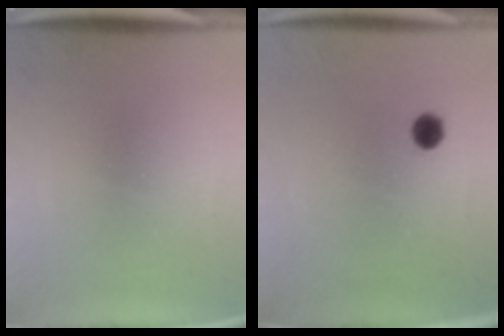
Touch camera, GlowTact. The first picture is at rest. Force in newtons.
{"total": 2.5}